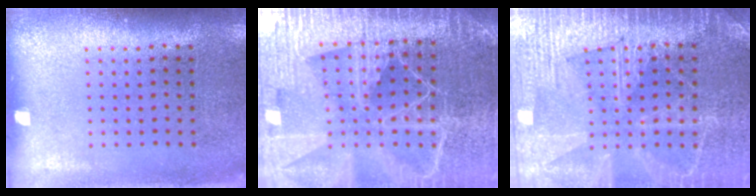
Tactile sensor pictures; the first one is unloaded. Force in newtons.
{"total": 6.0, "press": 5.2, "slide": 2.8}
{"total": 3.7, "press": 3.6, "slide": 0.4}